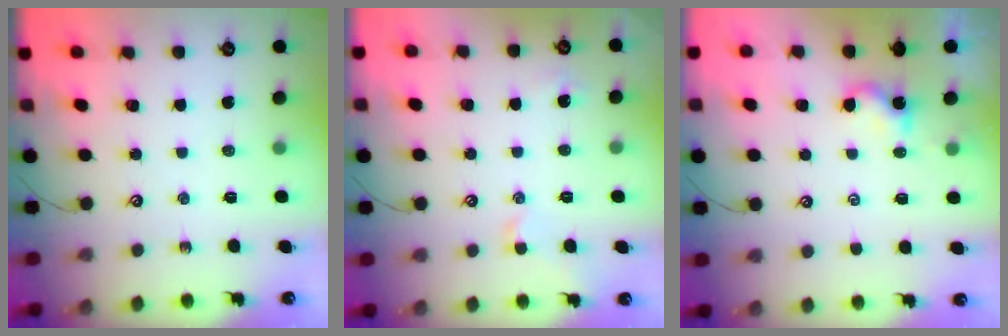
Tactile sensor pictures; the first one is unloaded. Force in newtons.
{"total": 2.4, "press": 2.2, "slide": 0.7}
{"total": 1.2, "press": 1.1, "slide": 0.1}